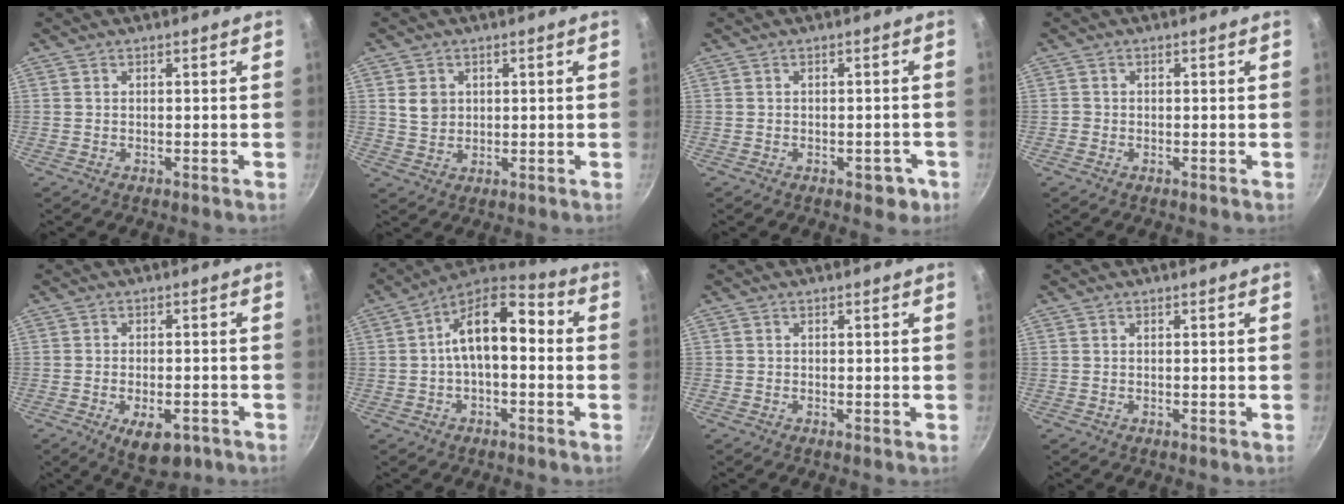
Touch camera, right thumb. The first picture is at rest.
{"total": 4.0, "force": [1.2, 3.3, 1.9], "torque": [-0.018, -0.008, 0.026]}
{"total": 3.1, "force": [-1.6, 1.8, 1.9], "torque": [-0.004, 0.010, -0.018]}
{"total": 0.8, "force": [-0.3, 0.7, 0.1], "torque": [0.000, 0.002, -0.009]}
{"total": 7.8, "force": [-3.8, 4.0, 5.5], "torque": [-0.075, 0.010, -0.050]}
{"total": 13.4, "force": [0.5, 6.9, 11.5], "torque": [-0.170, 0.047, -0.007]}
{"total": 0.0}
{"total": 0.0}